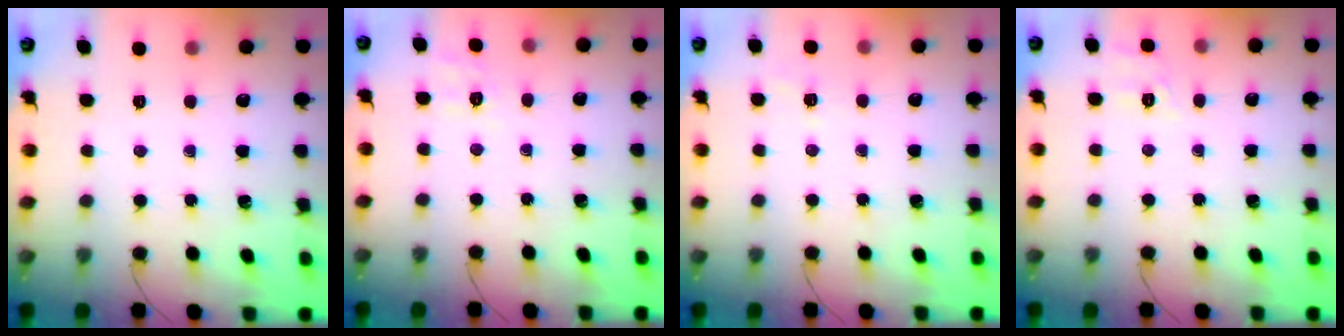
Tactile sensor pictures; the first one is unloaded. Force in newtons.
{"total": 2.1, "press": 0.9, "slide": 1.9}
{"total": 3.5, "press": 3.0, "slide": 1.8}
{"total": 2.9, "press": 2.3, "slide": 1.8}